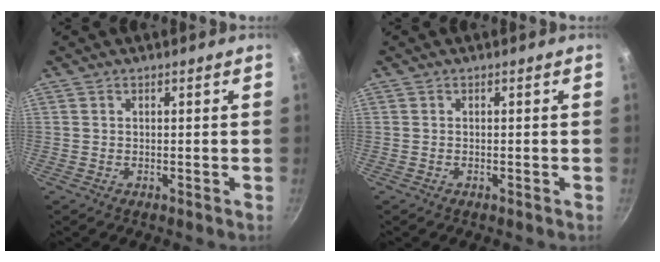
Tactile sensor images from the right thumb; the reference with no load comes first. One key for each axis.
{"total": 0.0}